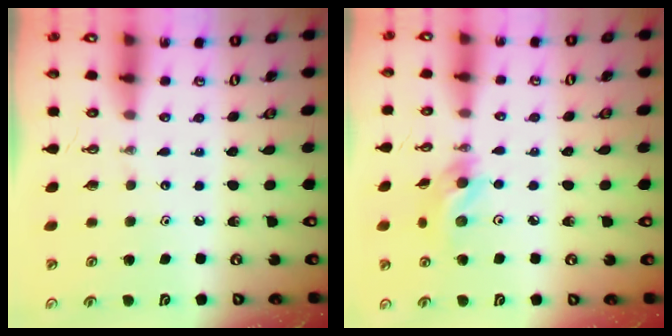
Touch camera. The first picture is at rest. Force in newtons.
{"total": 10.4, "press": 10.2, "slide": 2.2}